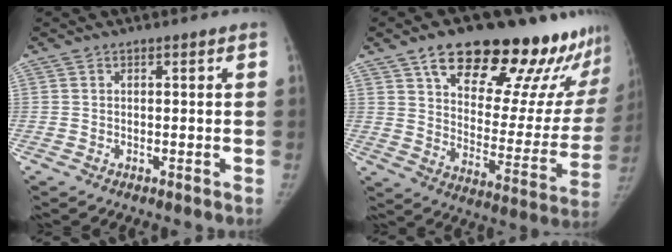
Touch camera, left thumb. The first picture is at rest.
{"total": 27.7, "force": [19.9, 10.7, 16.1], "torque": [-0.184, -0.083, 0.280]}